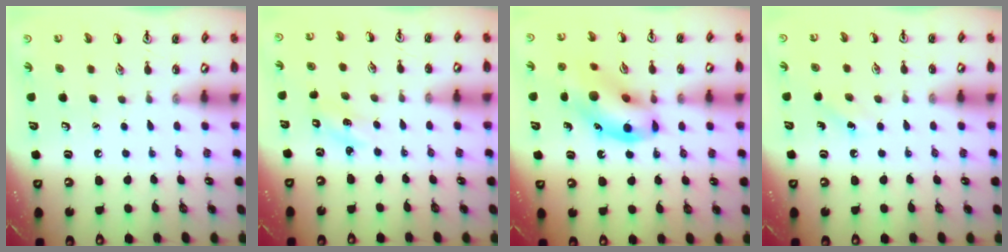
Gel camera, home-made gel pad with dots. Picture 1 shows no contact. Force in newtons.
{"total": 1.2, "press": 1.1, "slide": 0.5}
{"total": 13.8, "press": 13.6, "slide": 1.9}
{"total": 4.0, "press": 3.7, "slide": 1.4}